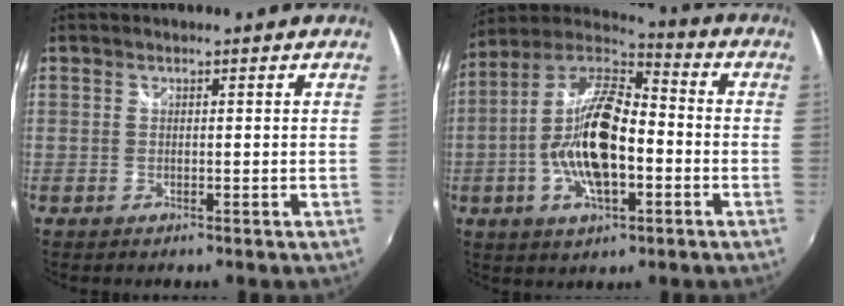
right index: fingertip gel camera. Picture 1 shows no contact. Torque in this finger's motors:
{"motor_torque": [2.14, 0.00, 1.05, 0.17]}